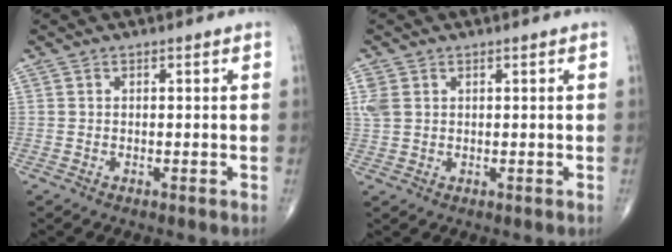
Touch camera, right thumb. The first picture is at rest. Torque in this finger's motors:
{"motor_torque": [0.01, 0.05, 0.47, 0.39, 0.01]}